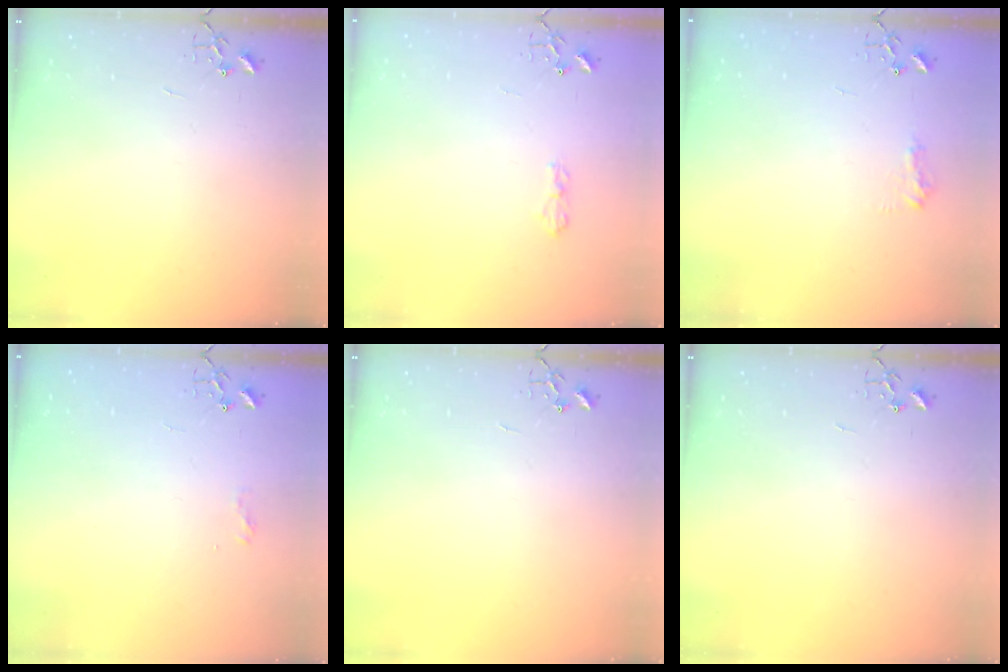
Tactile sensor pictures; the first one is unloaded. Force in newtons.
{"total": 5.4, "press": 5.4, "slide": 0.7}
{"total": 7.9, "press": 7.9, "slide": 0.6}
{"total": 5.9, "press": 5.9, "slide": 0.8}
{"total": 0.0}
{"total": 0.0}